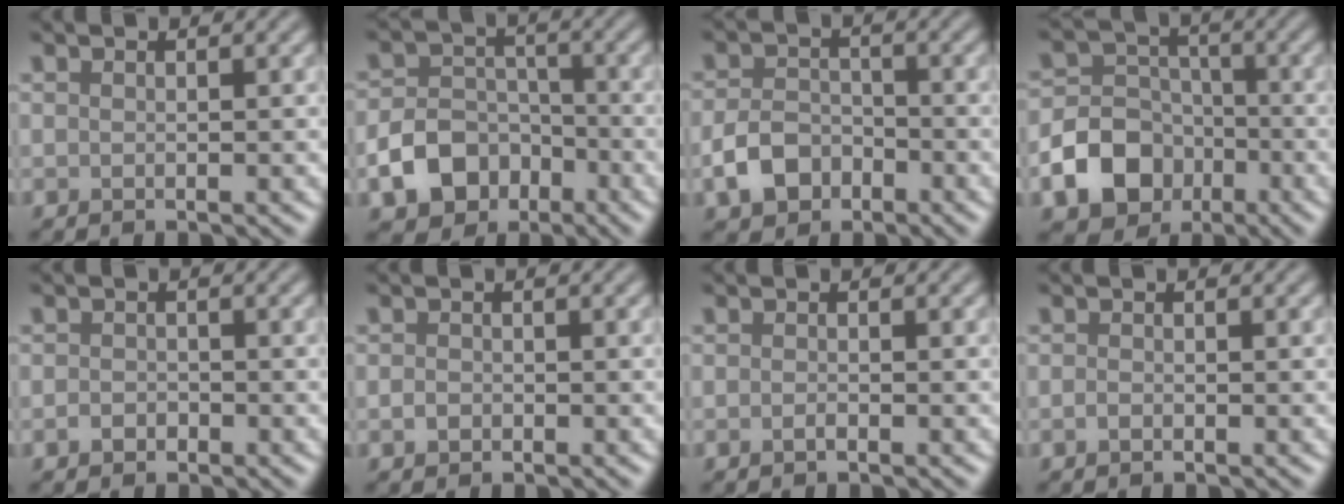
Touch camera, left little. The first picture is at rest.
{"total": 5.6, "force": [-2.7, 4.2, 2.6], "torque": [-0.045, -0.004, -0.051]}
{"total": 3.8, "force": [-1.9, 2.7, 1.9], "torque": [-0.038, -0.001, -0.040]}
{"total": 9.8, "force": [-4.4, 8.1, 3.6], "torque": [-0.055, -0.025, -0.102]}
{"total": 1.0, "force": [-0.6, 0.8, 0.4], "torque": [-0.007, -0.002, -0.012]}
{"total": 0.8, "force": [-0.3, 0.6, 0.4], "torque": [-0.006, -0.003, -0.008]}
{"total": 0.5, "force": [-0.3, 0.1, 0.4], "torque": [-0.008, -0.001, -0.006]}
{"total": 0.5, "force": [-0.3, 0.2, 0.4], "torque": [-0.007, -0.002, -0.006]}